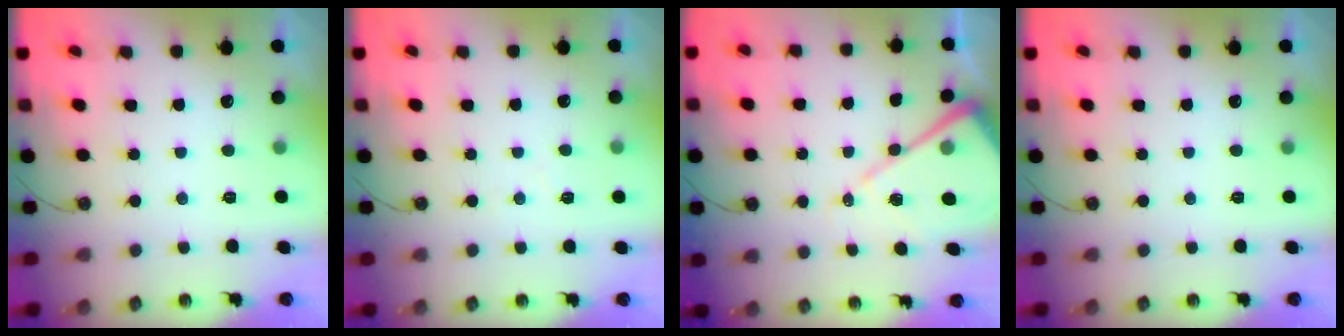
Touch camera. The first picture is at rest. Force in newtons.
{"total": 3.5, "press": 3.5, "slide": 0.6}
{"total": 13.0, "press": 12.9, "slide": 1.2}
{"total": 0.0}